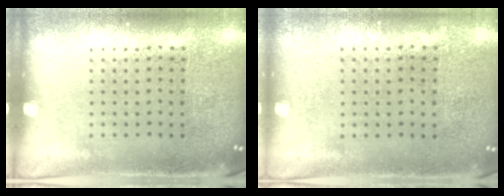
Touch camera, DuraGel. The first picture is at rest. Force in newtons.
{"total": 0.0}